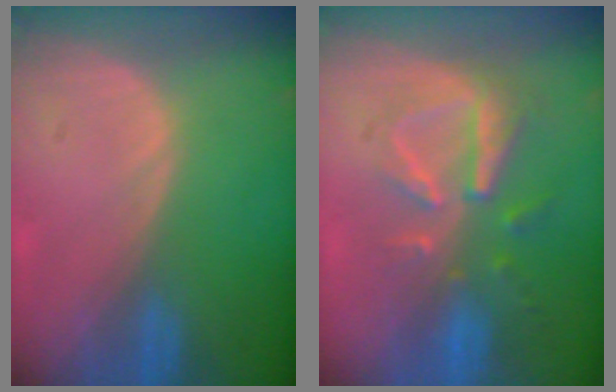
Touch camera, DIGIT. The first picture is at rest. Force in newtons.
{"total": 8.1, "press": 7.4, "slide": 3.2}